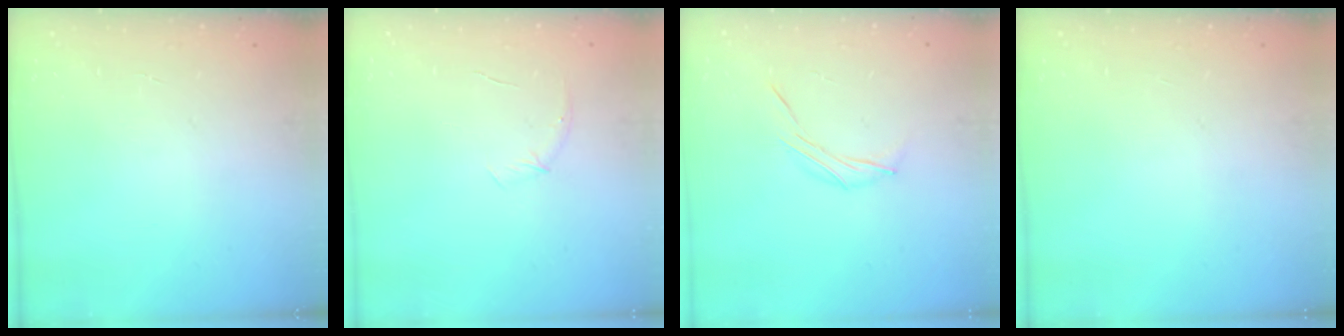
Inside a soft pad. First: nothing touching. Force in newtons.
{"total": 4.3, "press": 4.1, "slide": 1.3}
{"total": 5.5, "press": 5.4, "slide": 0.9}
{"total": 0.0}